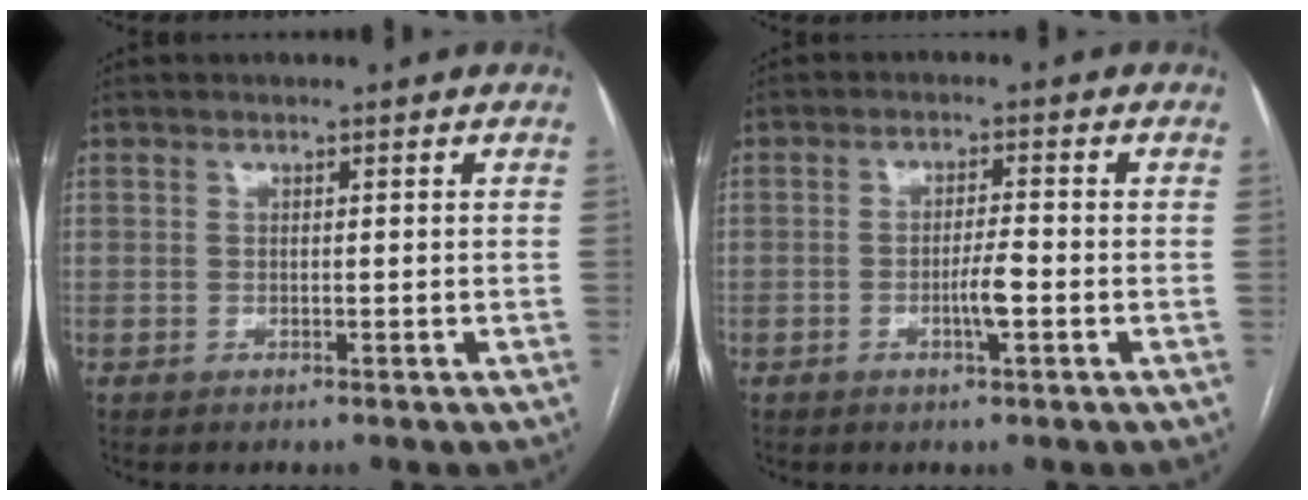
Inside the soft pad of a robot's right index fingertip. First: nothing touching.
{"total": 3.5, "force": [-1.2, 0.2, 3.3], "torque": [-0.061, -0.001, -0.017]}